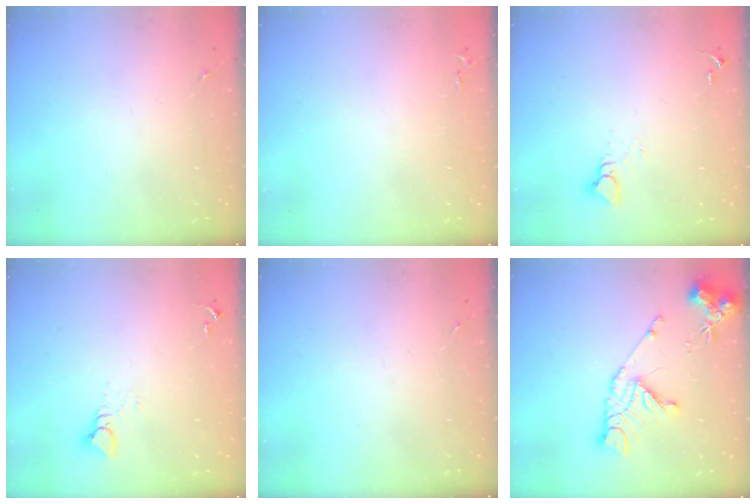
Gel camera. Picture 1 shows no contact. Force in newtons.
{"total": 2.6, "press": 2.6, "slide": 0.3}
{"total": 3.9, "press": 3.9, "slide": 0.4}
{"total": 3.7, "press": 3.7, "slide": 0.1}
{"total": 0.0}
{"total": 15.4, "press": 15.3, "slide": 1.8}